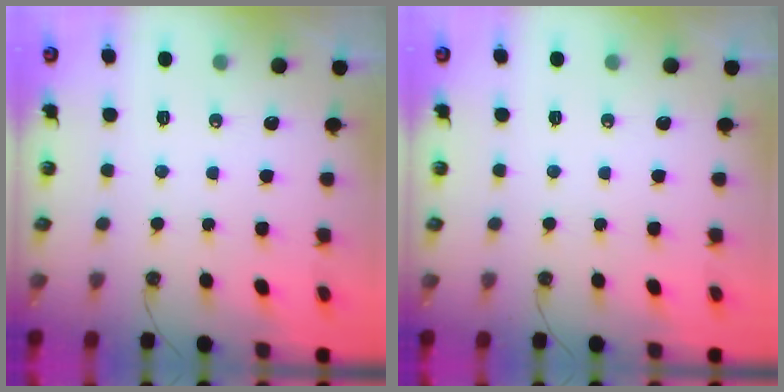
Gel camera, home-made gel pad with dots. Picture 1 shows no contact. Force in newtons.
{"total": 0.0}